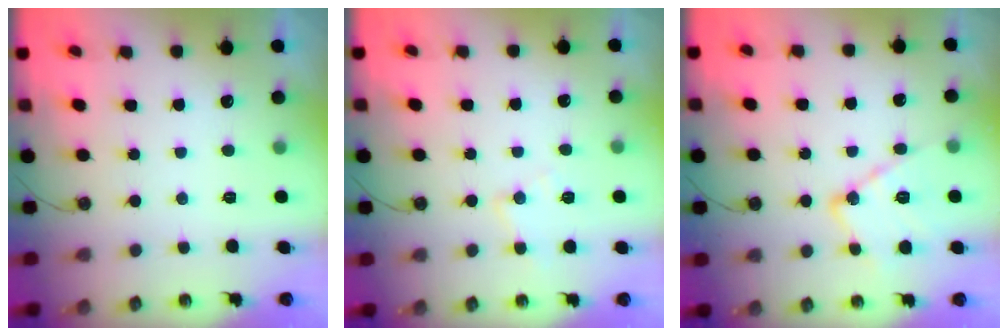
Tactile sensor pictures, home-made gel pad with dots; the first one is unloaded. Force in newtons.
{"total": 7.8, "press": 7.8, "slide": 0.6}
{"total": 14.0, "press": 14.0, "slide": 1.1}